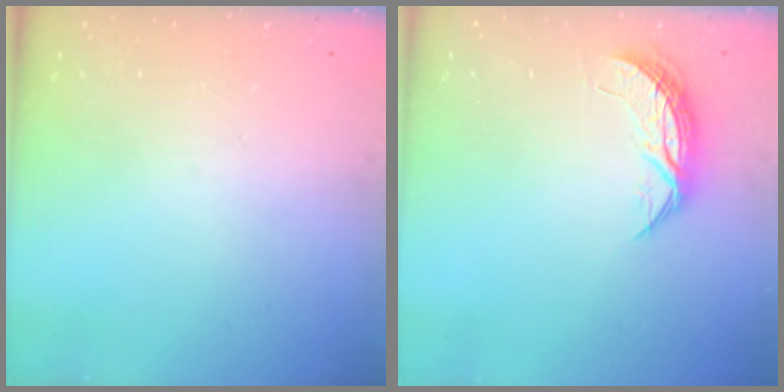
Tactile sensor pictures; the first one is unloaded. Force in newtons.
{"total": 7.1, "press": 7.1, "slide": 0.4}